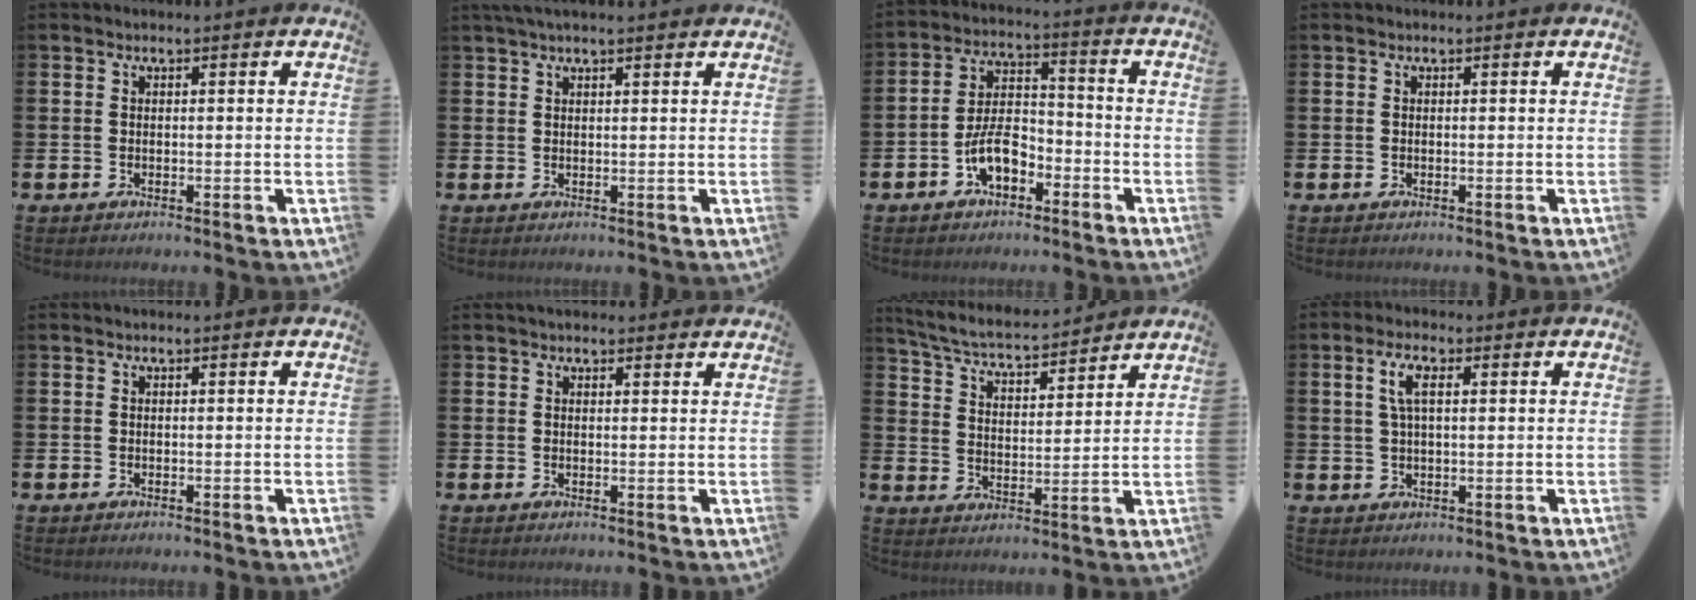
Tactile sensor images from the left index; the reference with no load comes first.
{"total": 2.1, "force": [1.7, 0.2, 1.1], "torque": [-0.019, 0.003, 0.030]}
{"total": 6.5, "force": [-3.2, 3.3, 4.6], "torque": [-0.097, 0.012, -0.064]}
{"total": 0.0}
{"total": 0.0}
{"total": 1.4, "force": [1.3, 0.5, 0.3], "torque": [0.004, -0.003, 0.022]}
{"total": 5.4, "force": [5.2, 0.7, 1.3], "torque": [-0.050, -0.037, 0.086]}
{"total": 4.4, "force": [1.8, 1.6, 3.6], "torque": [-0.074, 0.009, 0.027]}